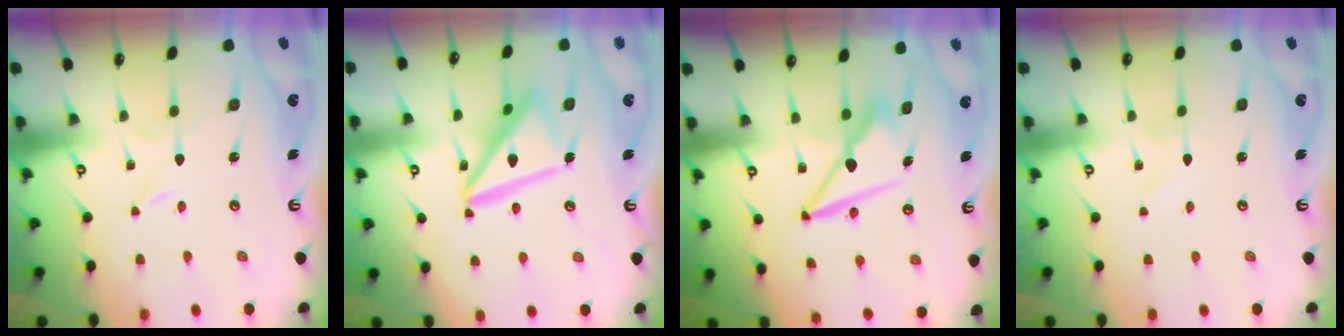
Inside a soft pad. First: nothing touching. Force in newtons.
{"total": 15.4, "press": 15.3, "slide": 1.6}
{"total": 8.6, "press": 8.6, "slide": 1.2}
{"total": 0.7, "press": 0.7, "slide": 0.0}